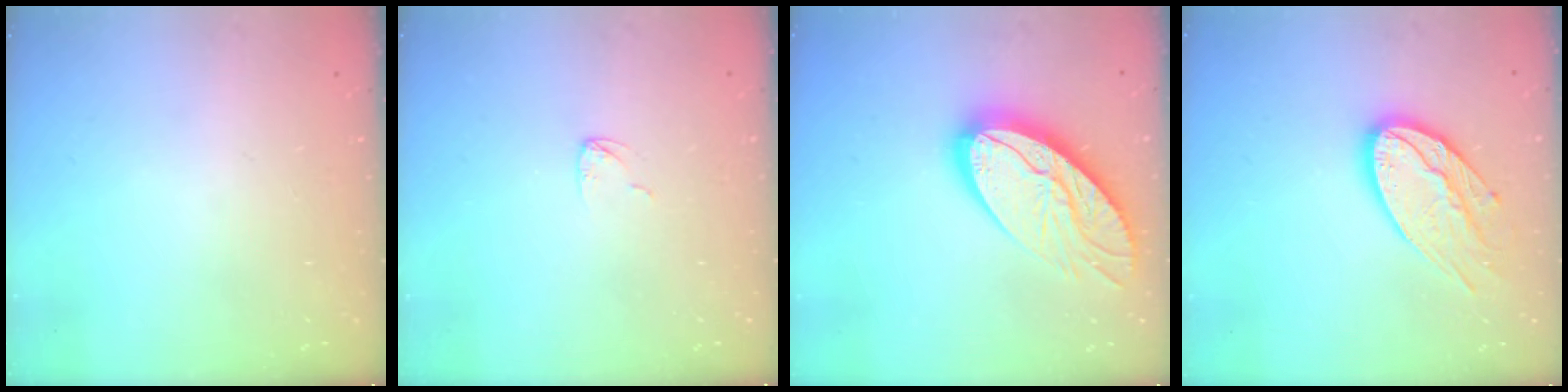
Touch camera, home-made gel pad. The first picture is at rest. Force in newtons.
{"total": 2.9, "press": 2.9, "slide": 0.2}
{"total": 17.7, "press": 17.7, "slide": 1.6}
{"total": 15.8, "press": 15.8, "slide": 1.2}